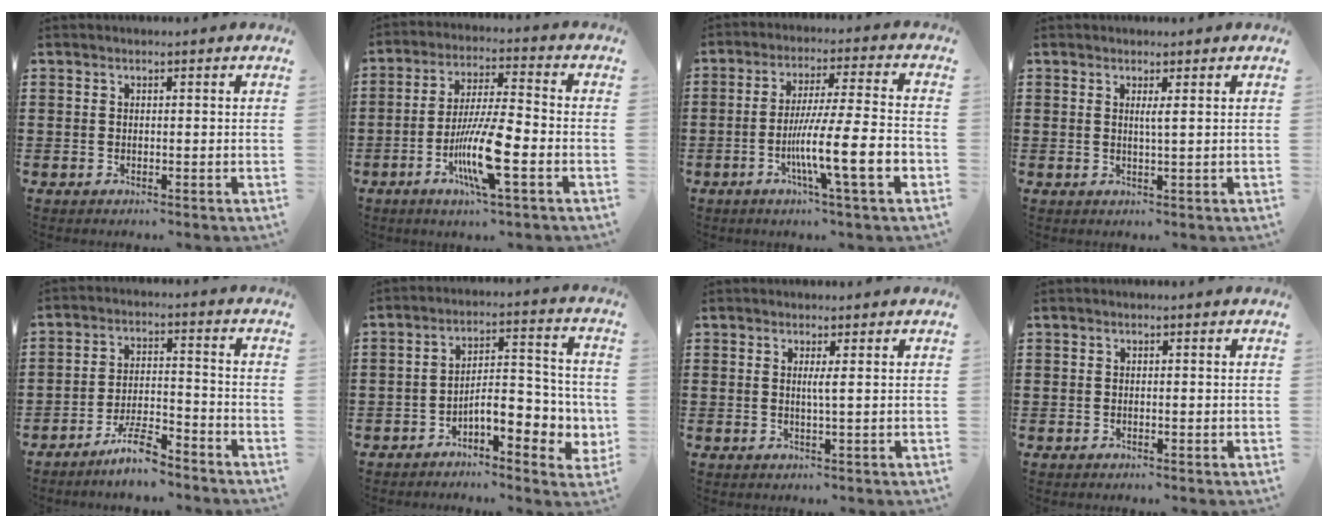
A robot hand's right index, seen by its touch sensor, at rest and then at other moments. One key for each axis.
{"total": 11.3, "fx": -3.8, "fy": 2.0, "fz": 10.5, "tx": -0.208, "ty": -0.011, "tz": -0.073}
{"total": 12.8, "fx": -4.2, "fy": 1.4, "fz": 12.0, "tx": -0.218, "ty": -0.009, "tz": -0.076}
{"total": 1.3, "fx": 0.5, "fy": -0.2, "fz": 1.2, "tx": -0.023, "ty": -0.001, "tz": 0.006}
{"total": 6.6, "fx": -5.5, "fy": 1.0, "fz": 3.5, "tx": -0.069, "ty": 0.005, "tz": -0.104}
{"total": 6.6, "fx": -2.7, "fy": 3.0, "fz": 5.3, "tx": -0.077, "ty": -0.008, "tz": -0.052}
{"total": 1.5, "fx": 0.3, "fy": -0.3, "fz": 1.4, "tx": -0.027, "ty": -0.005, "tz": 0.004}
{"total": 0.0}